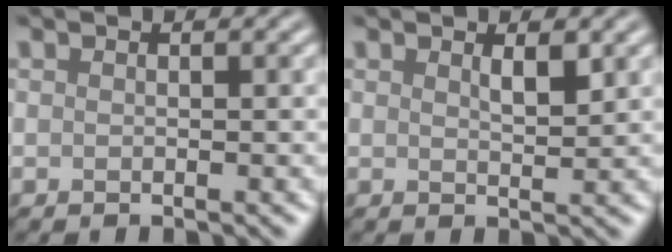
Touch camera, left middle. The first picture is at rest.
{"total": 1.5, "force": [1.0, 0.4, 1.1], "torque": [-0.019, -0.003, 0.016]}